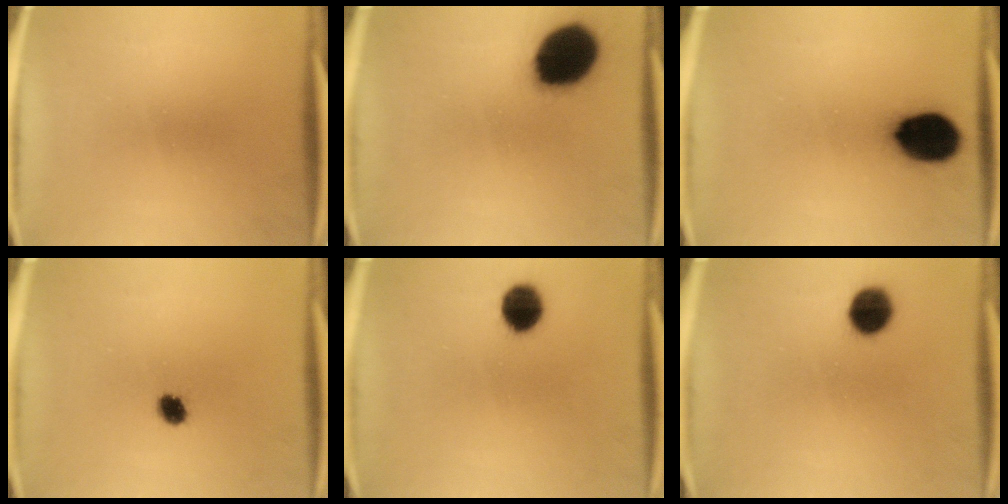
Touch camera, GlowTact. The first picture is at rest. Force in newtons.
{"total": 18.8}
{"total": 14.7}
{"total": 3.3}
{"total": 7.4}
{"total": 8.1}